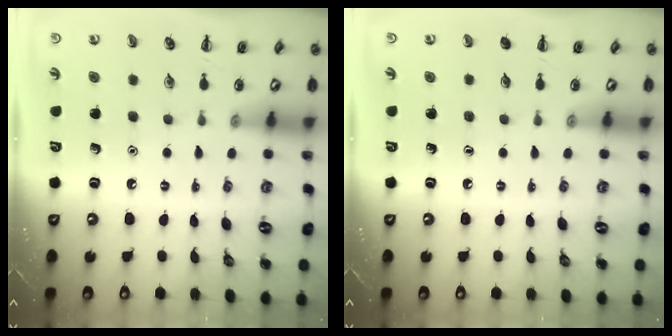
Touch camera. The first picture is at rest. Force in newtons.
{"total": 0.0}